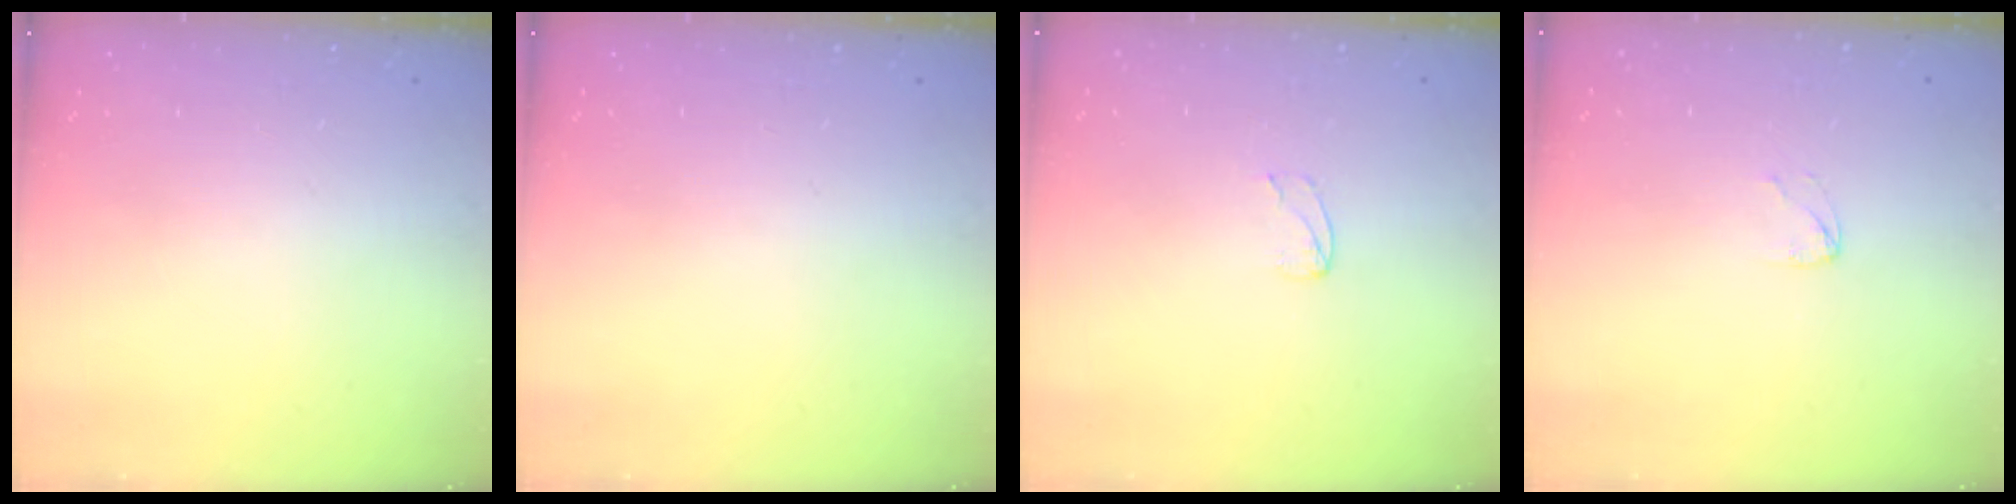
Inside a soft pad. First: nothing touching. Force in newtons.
{"total": 0.0}
{"total": 2.4, "press": 2.4, "slide": 0.2}
{"total": 2.2, "press": 2.2, "slide": 0.1}